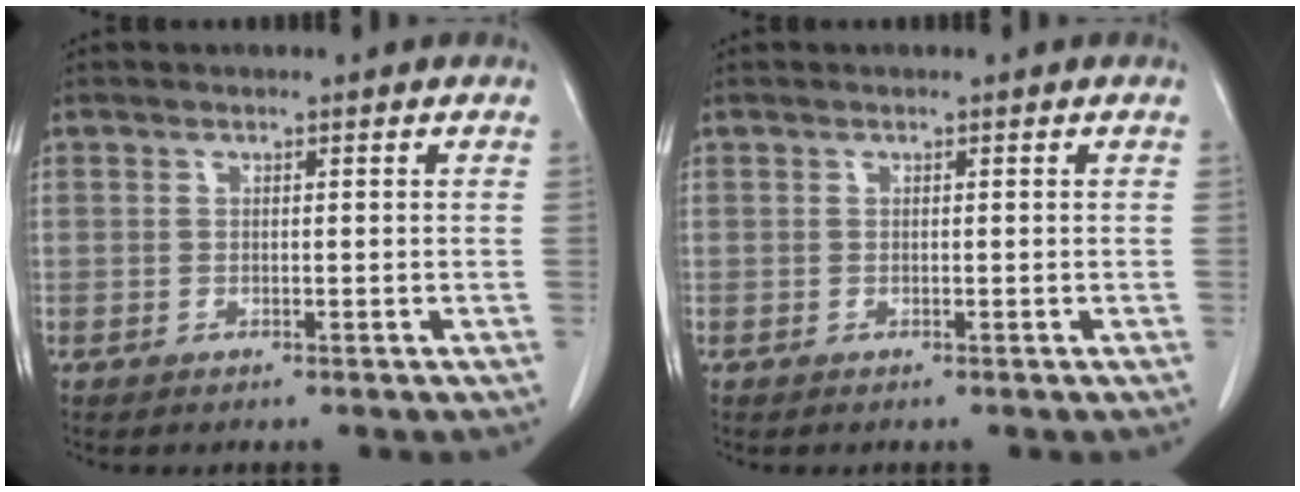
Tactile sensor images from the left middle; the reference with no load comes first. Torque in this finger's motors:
{"motor_torque": [0.06, -0.06, -0.03, 0.00]}